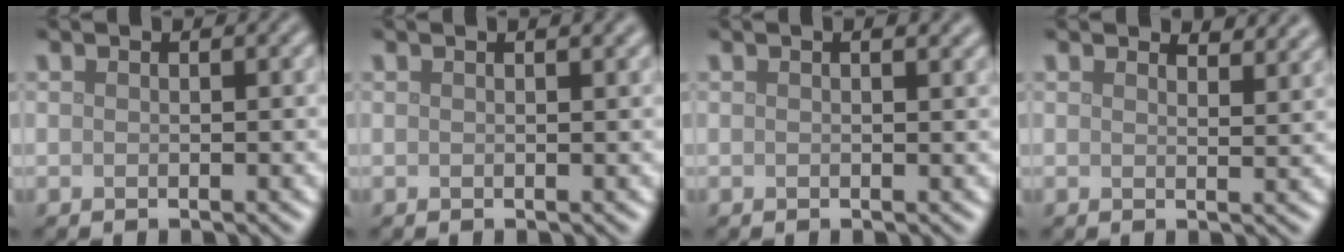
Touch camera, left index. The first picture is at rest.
{"total": 1.4, "force": [0.8, 0.4, 1.0], "torque": [-0.011, 0.004, 0.007]}
{"total": 1.2, "force": [0.7, 0.2, 0.9], "torque": [-0.014, 0.002, 0.011]}
{"total": 2.8, "force": [2.6, 0.5, 0.8], "torque": [-0.014, 0.000, 0.033]}